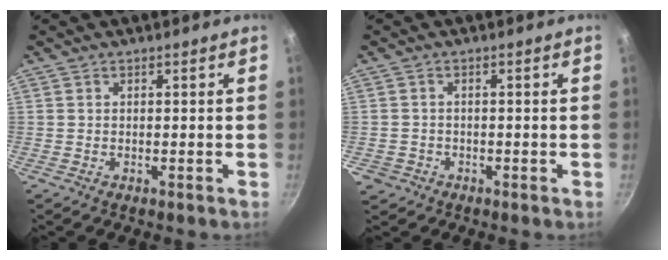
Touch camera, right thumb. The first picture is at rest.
{"total": 2.8, "force": [-1.3, 2.5, 0.1], "torque": [0.005, 0.008, -0.024]}